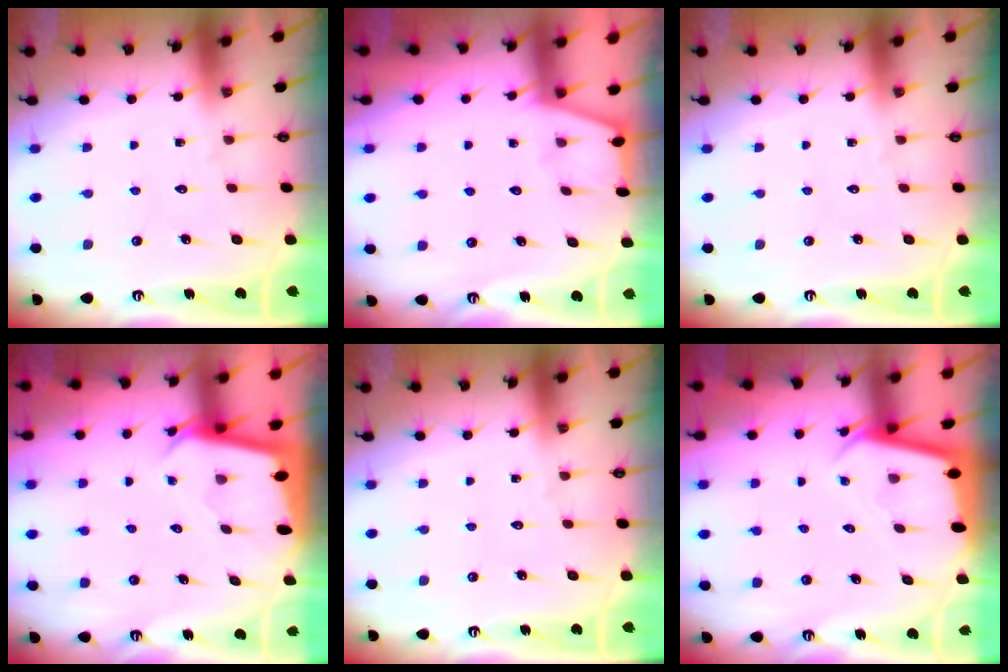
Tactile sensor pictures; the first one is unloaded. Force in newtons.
{"total": 0.7, "press": 0.7, "slide": 0.2}
{"total": 0.0}
{"total": 2.5, "press": 2.5, "slide": 0.0}
{"total": 0.0}
{"total": 2.5, "press": 2.5, "slide": 0.1}